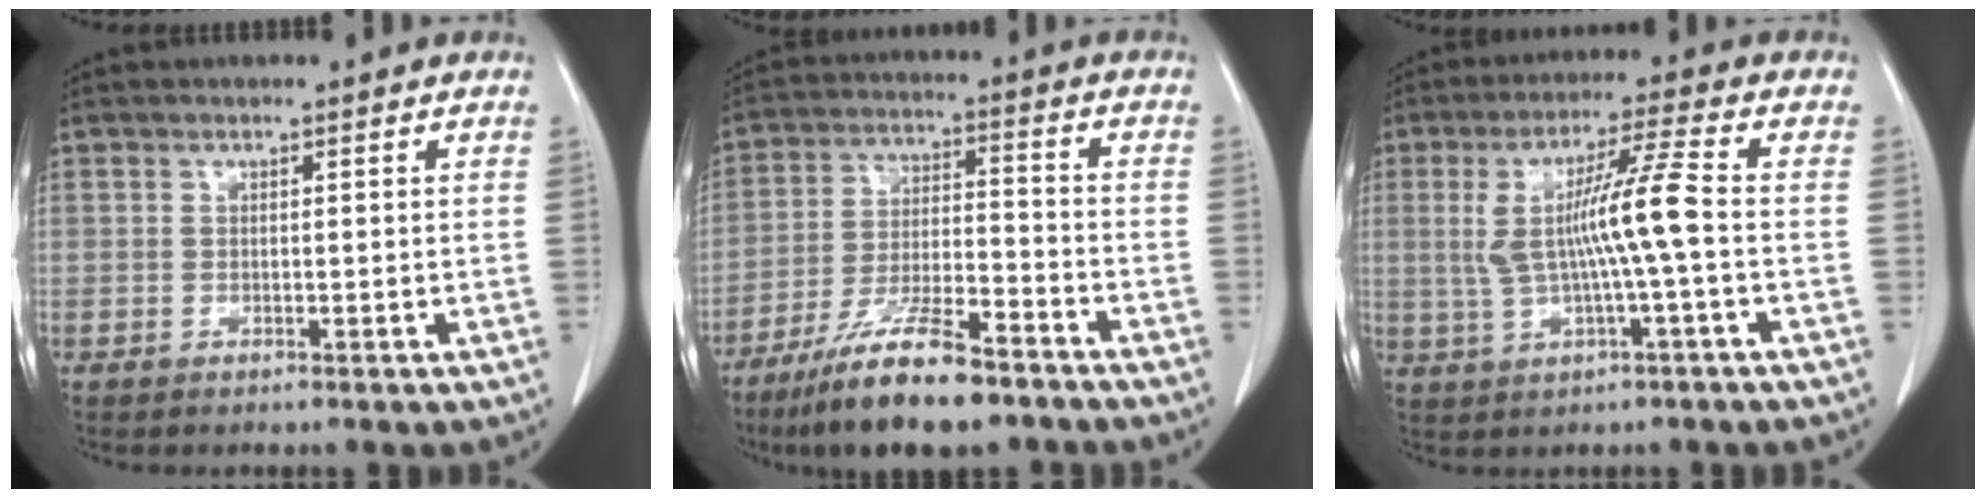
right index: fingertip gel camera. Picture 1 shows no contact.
{"total": 13.6, "force": [-10.0, 2.5, 8.9], "torque": [-0.170, -0.020, -0.177]}
{"total": 9.4, "force": [-0.1, -0.4, 9.4], "torque": [-0.183, 0.011, 0.001]}